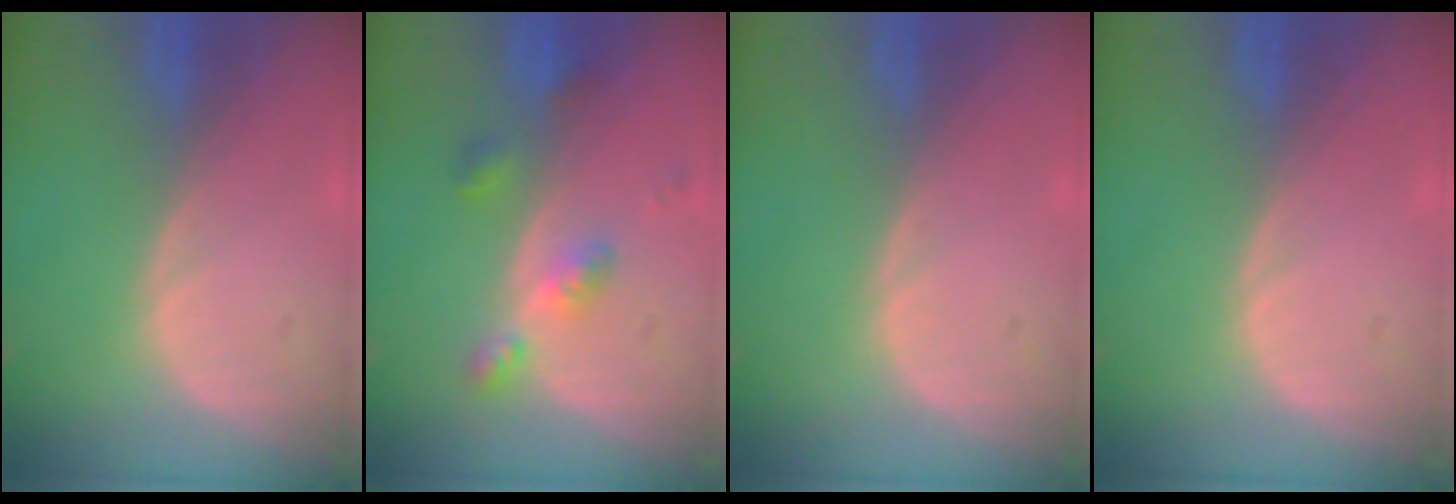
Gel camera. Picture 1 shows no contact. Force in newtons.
{"total": 4.6, "press": 4.2, "slide": 1.9}
{"total": 0.0}
{"total": 0.0}